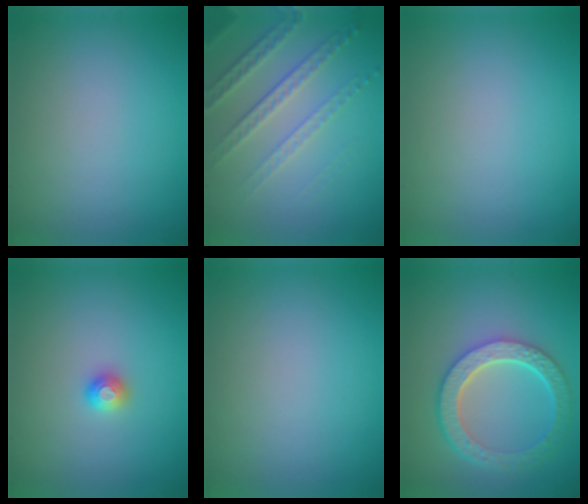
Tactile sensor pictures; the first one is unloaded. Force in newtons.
{"total": 3.6, "press": 3.2, "slide": 1.5}
{"total": 0.0}
{"total": 0.9, "press": 0.9, "slide": 0.0}
{"total": 0.0}
{"total": 6.0, "press": 4.5, "slide": 3.9}